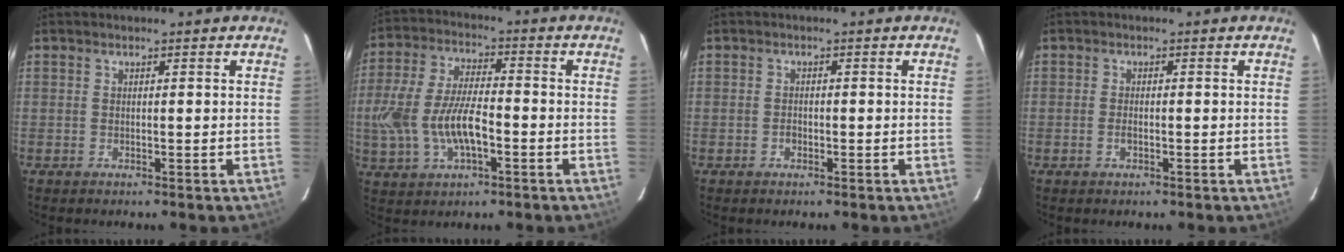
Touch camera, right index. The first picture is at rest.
{"total": 13.7, "force": [-3.2, 6.1, 11.8], "torque": [-0.253, 0.000, -0.053]}
{"total": 1.1, "force": [-0.5, 0.9, 0.5], "torque": [-0.008, 0.003, -0.008]}
{"total": 1.5, "force": [-0.6, 0.7, 1.1], "torque": [-0.024, 0.000, -0.011]}